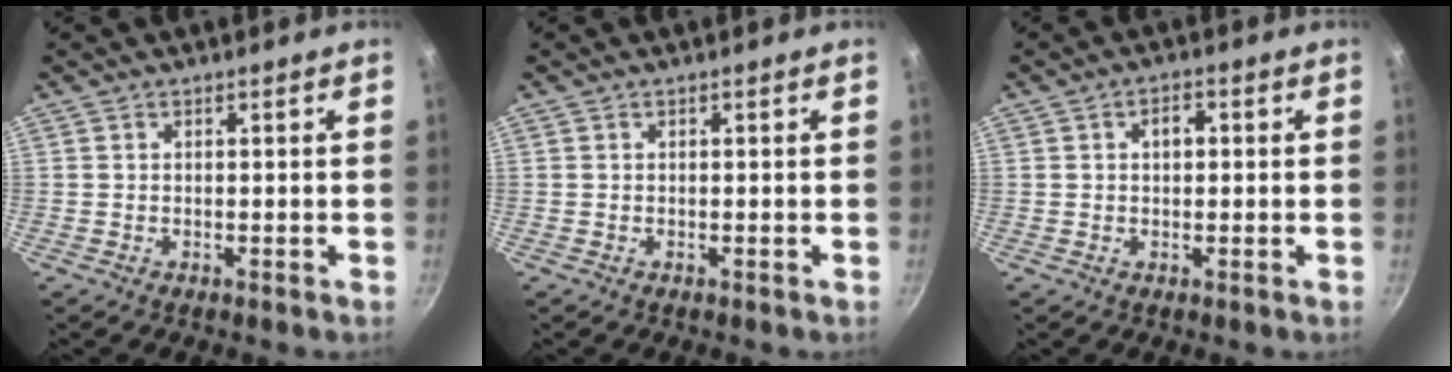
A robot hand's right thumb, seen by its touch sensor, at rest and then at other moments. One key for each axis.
{"total": 0.0}
{"total": 3.1, "fx": 0.6, "fy": 1.9, "fz": 2.4, "tx": -0.024, "ty": 0.010, "tz": 0.007}